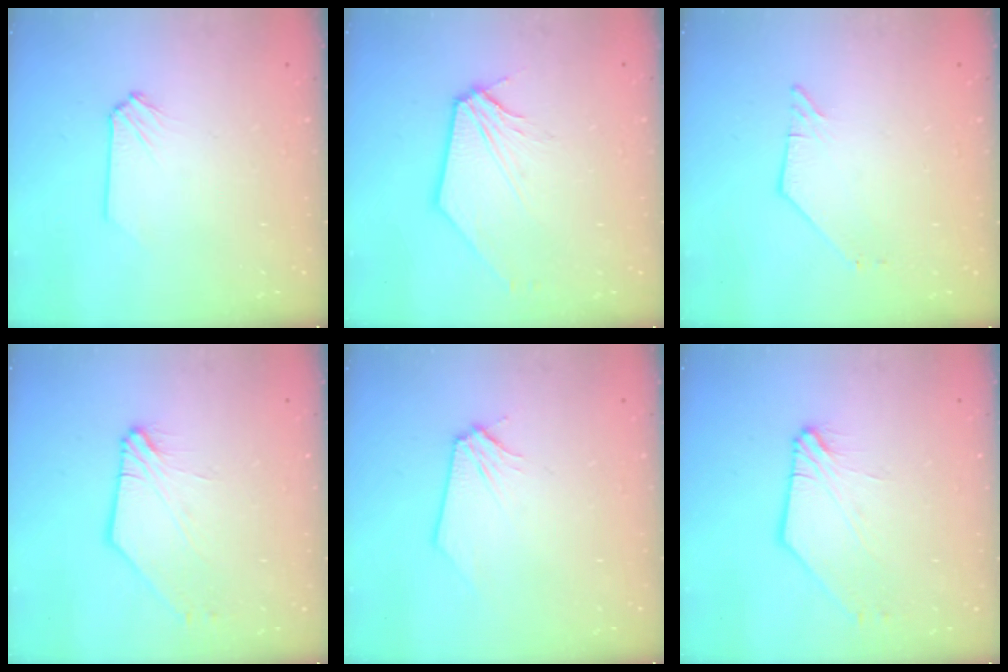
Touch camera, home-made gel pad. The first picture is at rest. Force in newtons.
{"total": 4.4, "press": 4.3, "slide": 0.8}
{"total": 2.7, "press": 2.7, "slide": 0.4}
{"total": 3.8, "press": 3.8, "slide": 0.6}
{"total": 0.0}
{"total": 3.8, "press": 3.8, "slide": 0.6}